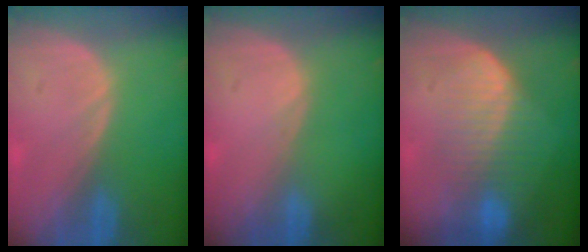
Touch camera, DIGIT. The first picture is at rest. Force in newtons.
{"total": 0.0}
{"total": 6.9, "press": 6.7, "slide": 1.5}